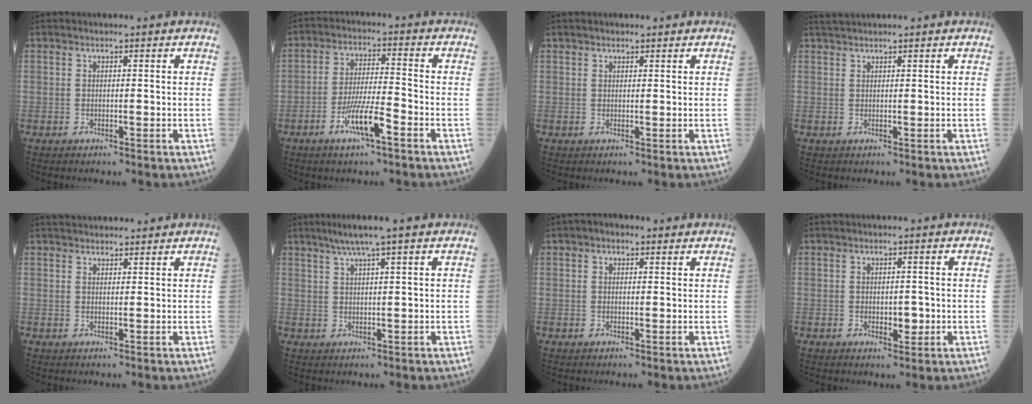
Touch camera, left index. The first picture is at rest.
{"total": 7.1, "force": [-3.9, 0.6, 5.9], "torque": [-0.116, -0.004, -0.073]}
{"total": 1.1, "force": [0.9, 0.5, 0.3], "torque": [-0.008, 0.013, 0.015]}
{"total": 2.1, "force": [1.9, -0.3, 0.6], "torque": [-0.007, 0.023, 0.039]}
{"total": 6.3, "force": [5.8, 1.4, 1.9], "torque": [-0.018, 0.036, 0.084]}
{"total": 4.7, "force": [3.3, -0.7, 3.2], "torque": [-0.064, 0.015, 0.063]}
{"total": 2.3, "force": [1.3, 1.4, 1.2], "torque": [-0.023, 0.020, 0.017]}
{"total": 2.3, "force": [-0.4, 1.3, 1.8], "torque": [-0.022, 0.001, -0.003]}